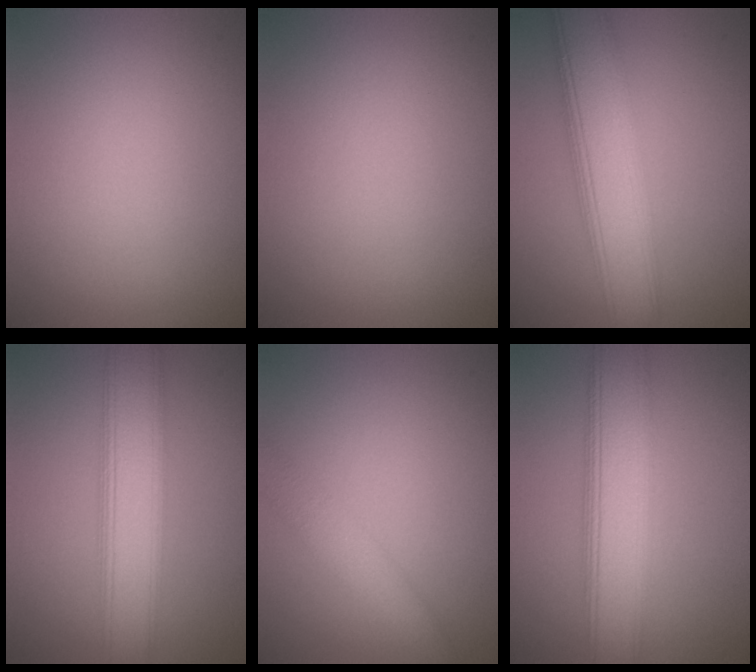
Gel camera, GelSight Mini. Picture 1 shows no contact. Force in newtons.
{"total": 0.0}
{"total": 8.4, "press": 8.4, "slide": 0.9}
{"total": 7.2, "press": 7.2, "slide": 0.4}
{"total": 2.9, "press": 2.9, "slide": 0.1}
{"total": 8.0, "press": 8.0, "slide": 0.5}